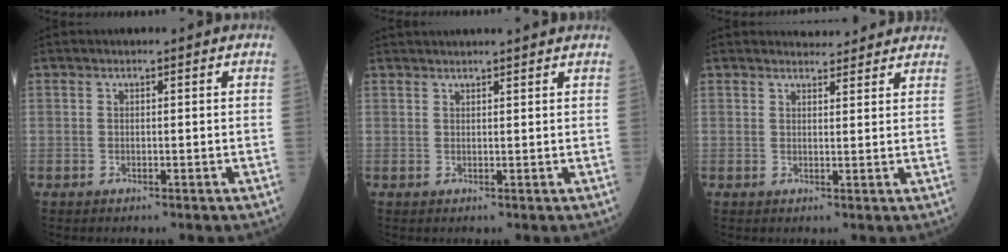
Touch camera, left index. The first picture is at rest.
{"total": 6.8, "force": [6.4, -0.1, 2.3], "torque": [-0.028, 0.032, 0.075]}
{"total": 5.5, "force": [5.2, 1.5, 0.9], "torque": [-0.003, 0.013, 0.053]}